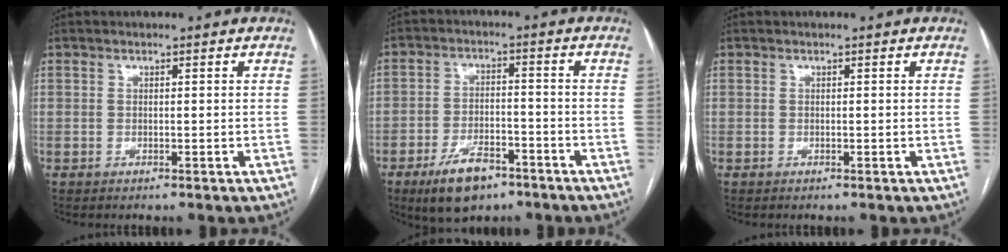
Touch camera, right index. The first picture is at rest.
{"total": 8.6, "force": [-5.6, 3.9, 5.2], "torque": [-0.097, -0.003, -0.092]}
{"total": 0.0}